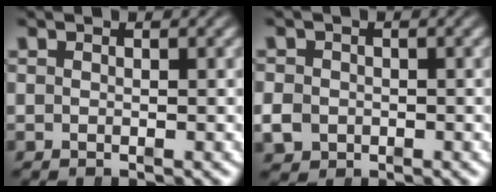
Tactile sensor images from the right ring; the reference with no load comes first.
{"total": 2.2, "force": [-0.9, 1.9, 0.6], "torque": [-0.015, -0.008, -0.013]}